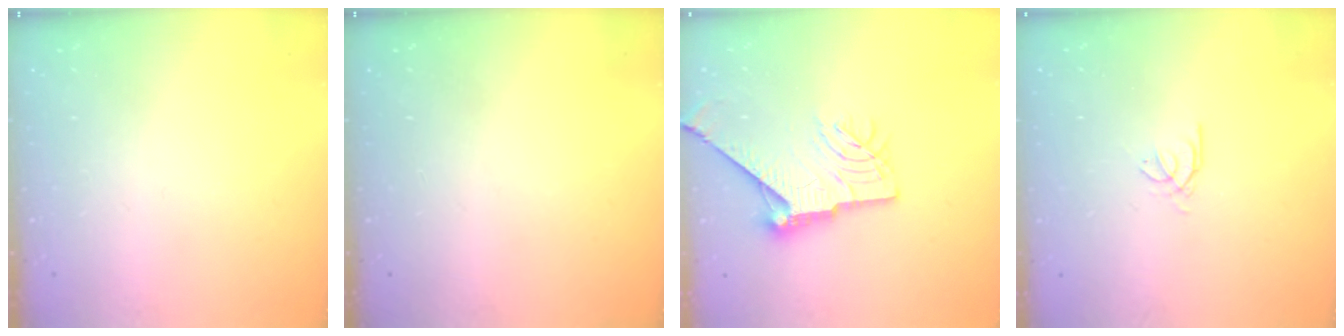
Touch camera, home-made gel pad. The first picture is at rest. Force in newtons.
{"total": 0.0}
{"total": 14.0, "press": 13.9, "slide": 0.9}
{"total": 0.7, "press": 0.6, "slide": 0.4}